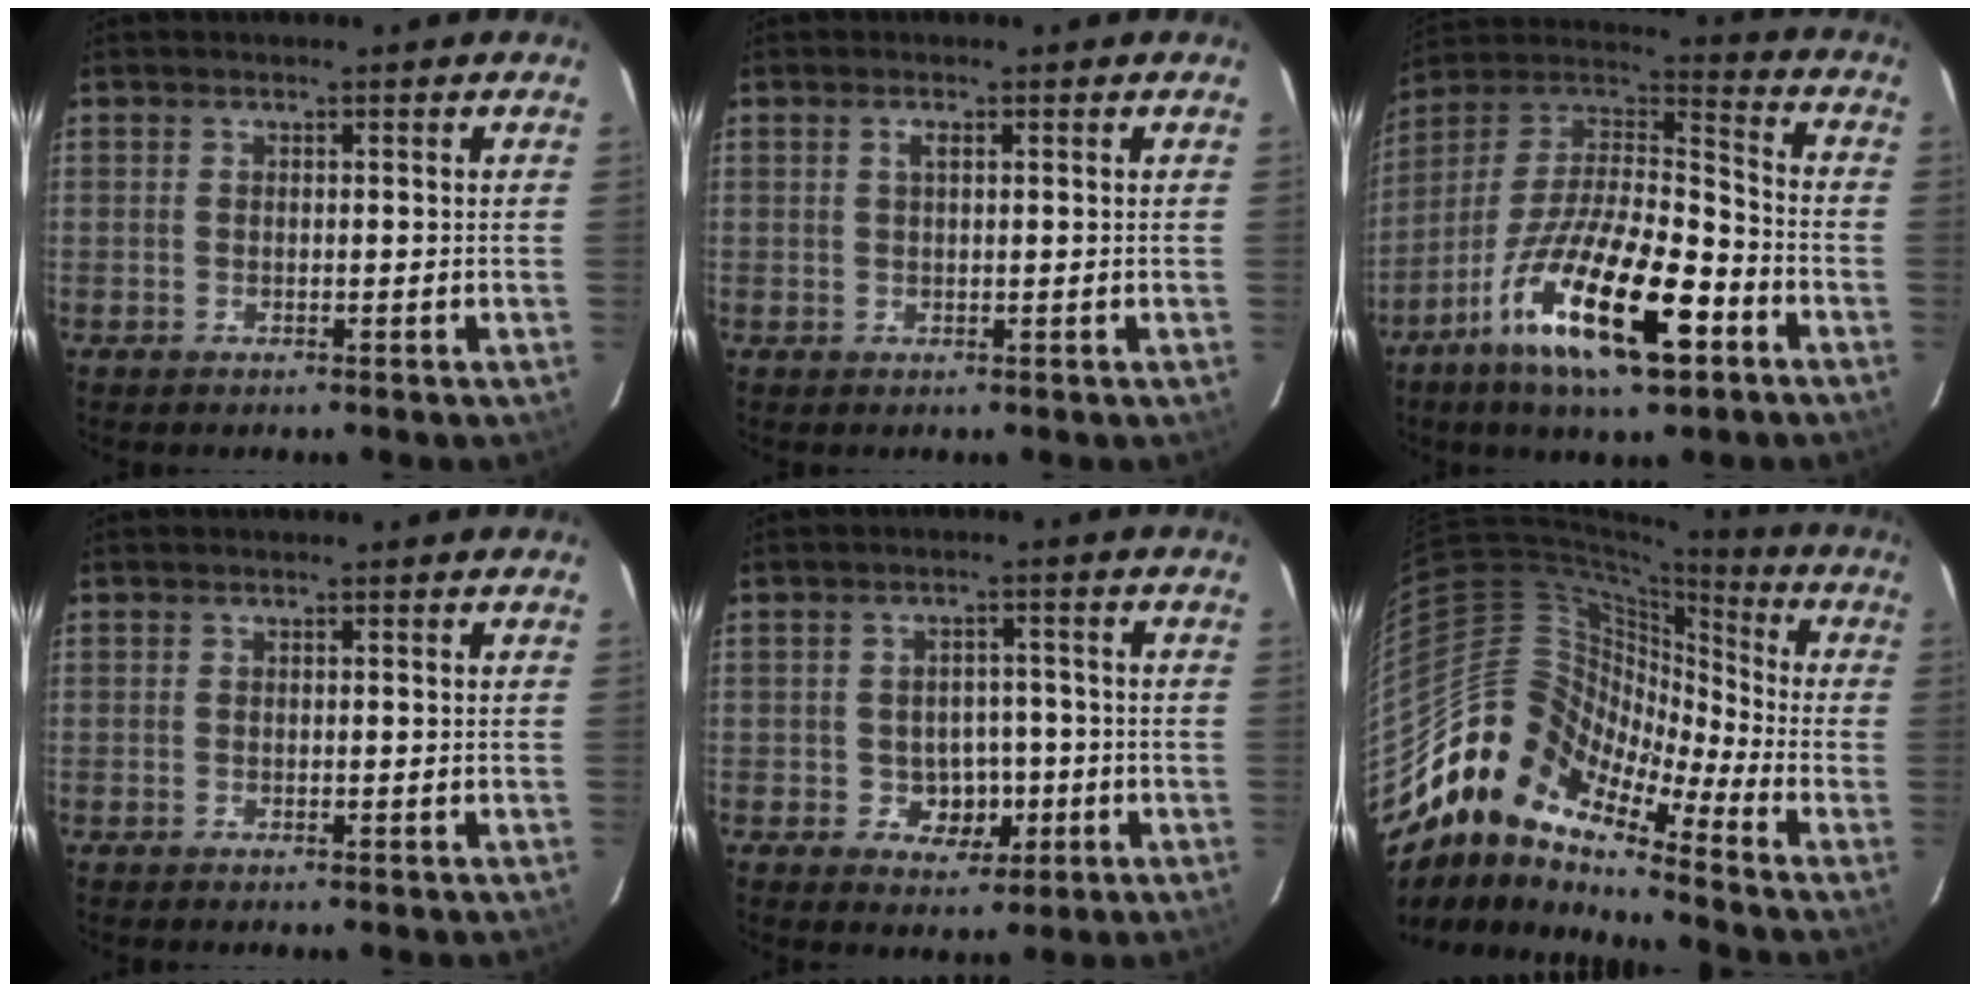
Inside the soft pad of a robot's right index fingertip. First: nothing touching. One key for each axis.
{"total": 1.2, "fx": 0.4, "fy": 0.3, "fz": 1.0, "tx": -0.020, "ty": 0.003, "tz": 0.006}
{"total": 21.8, "fx": -11.0, "fy": 6.9, "fz": 17.4, "tx": -0.321, "ty": -0.029, "tz": -0.199}
{"total": 0.0}
{"total": 5.5, "fx": -1.7, "fy": 4.8, "fz": 2.2, "tx": -0.047, "ty": 0.013, "tz": -0.007}
{"total": 13.4, "fx": -10.8, "fy": 5.0, "fz": 6.1, "tx": -0.084, "ty": 0.017, "tz": -0.232}